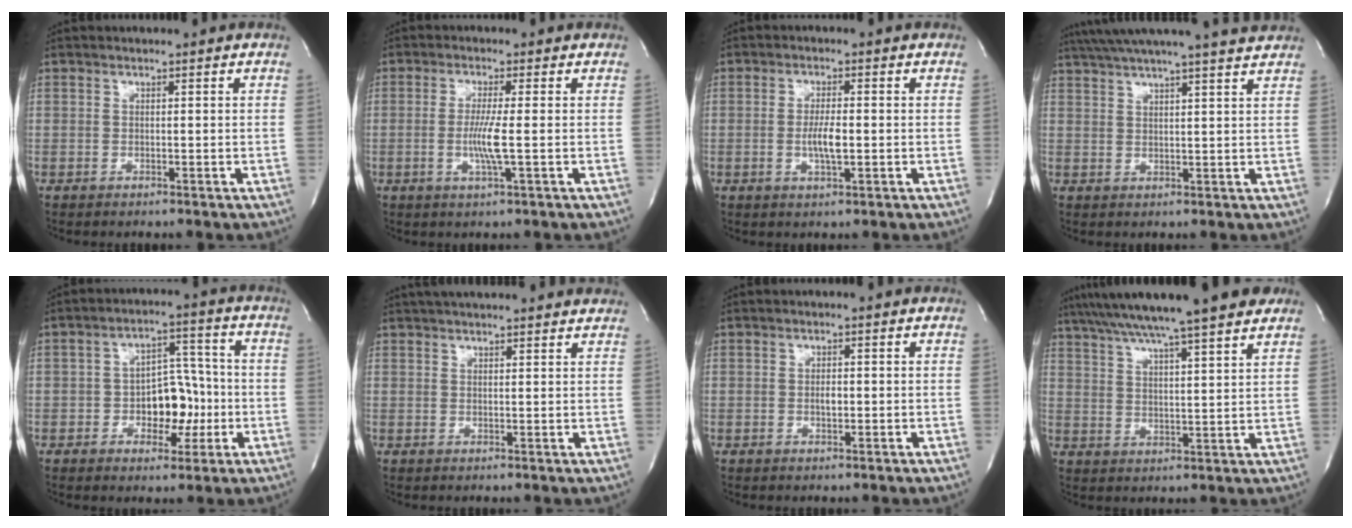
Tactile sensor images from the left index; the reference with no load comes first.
{"total": 4.6, "force": [-0.7, -0.4, 4.5], "torque": [-0.096, -0.011, -0.015]}
{"total": 3.9, "force": [-0.6, 0.7, 3.8], "torque": [-0.077, -0.005, -0.008]}
{"total": 16.3, "force": [14.8, -0.7, 6.9], "torque": [-0.126, 0.001, 0.199]}
{"total": 7.9, "force": [-1.9, 4.7, 6.1], "torque": [-0.093, 0.022, -0.026]}
{"total": 15.3, "force": [14.1, 1.7, 5.8], "torque": [-0.087, 0.041, 0.183]}
{"total": 1.1, "force": [-0.1, 0.5, 1.0], "torque": [-0.021, 0.000, 0.000]}
{"total": 20.3, "force": [17.0, 0.5, 11.1], "torque": [-0.198, 0.026, 0.248]}